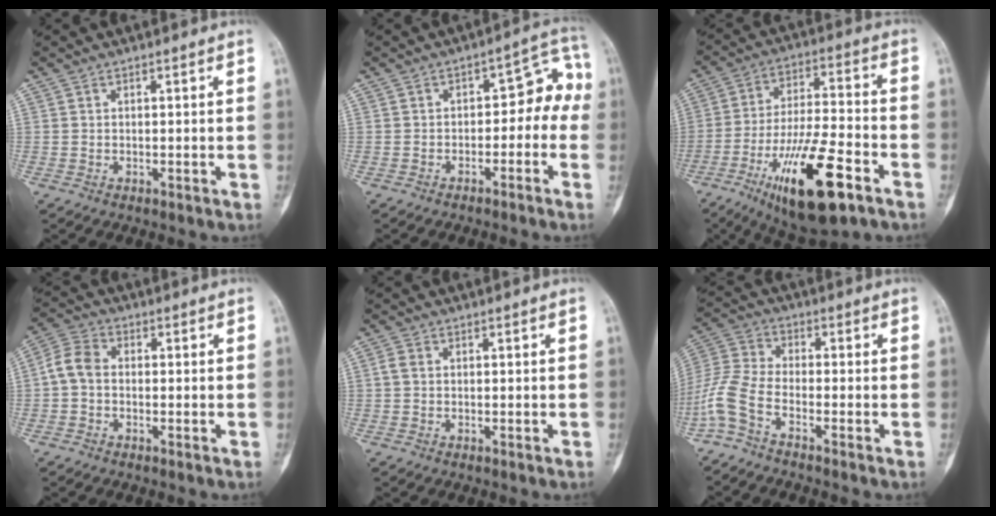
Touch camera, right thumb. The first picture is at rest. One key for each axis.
{"total": 7.4, "fx": -2.2, "fy": 4.8, "fz": 5.2, "tx": -0.034, "ty": 0.053, "tz": -0.037}
{"total": 19.7, "fx": -9.7, "fy": 5.8, "fz": 16.1, "tx": -0.299, "ty": 0.036, "tz": -0.157}
{"total": 5.4, "fx": -0.5, "fy": 3.9, "fz": 3.7, "tx": -0.068, "ty": 0.016, "tz": -0.022}
{"total": 1.7, "fx": 0.2, "fy": 1.3, "fz": 1.1, "tx": -0.025, "ty": 0.004, "tz": 0.002}
{"total": 8.0, "fx": -4.6, "fy": 2.5, "fz": 6.0, "tx": -0.154, "ty": 0.024, "tz": -0.111}